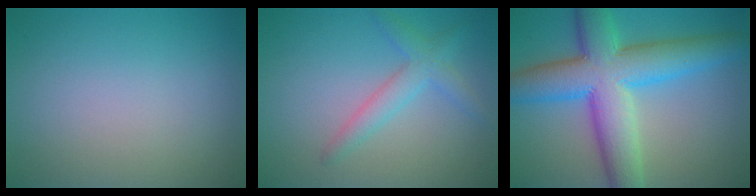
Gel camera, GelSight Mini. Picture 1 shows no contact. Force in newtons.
{"total": 2.7, "press": 2.7, "slide": 0.1}
{"total": 10.8, "press": 10.8, "slide": 0.1}